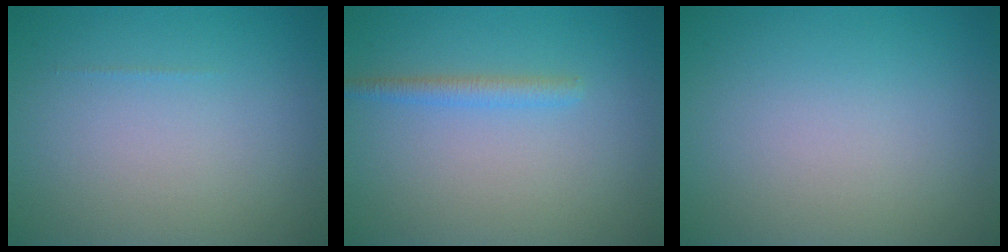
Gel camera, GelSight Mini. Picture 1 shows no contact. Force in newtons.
{"total": 1.6, "press": 1.6, "slide": 0.0}
{"total": 0.0}